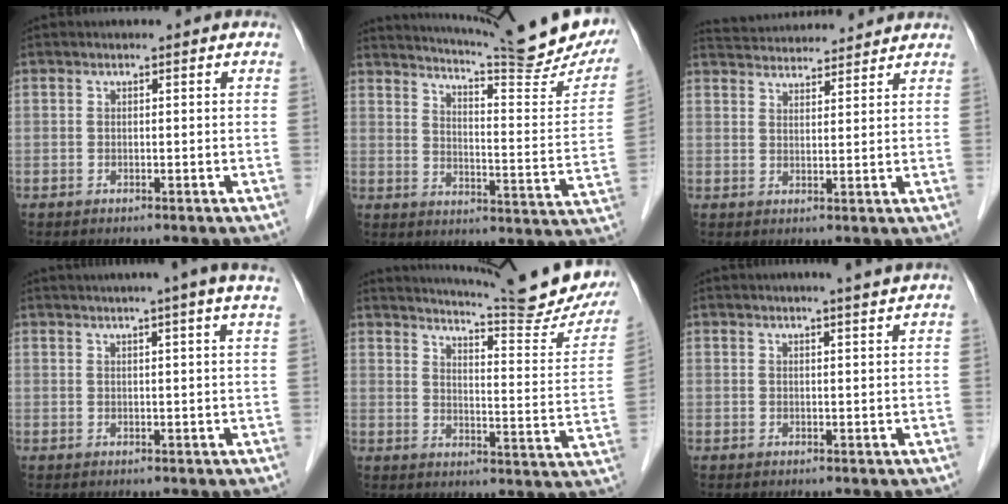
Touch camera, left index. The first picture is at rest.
{"total": 22.4, "force": [20.3, 1.3, 9.4], "torque": [-0.142, -0.071, 0.252]}
{"total": 11.7, "force": [11.3, 1.4, 2.7], "torque": [-0.049, 0.034, 0.164]}
{"total": 7.9, "force": [6.3, -1.6, 4.4], "torque": [-0.054, 0.019, 0.062]}
{"total": 21.3, "force": [19.6, 0.4, 8.5], "torque": [-0.125, -0.082, 0.235]}
{"total": 3.8, "force": [3.2, -0.8, 1.8], "torque": [-0.024, 0.004, 0.035]}